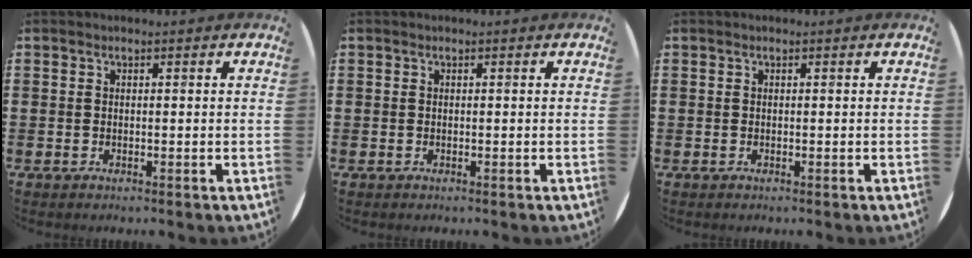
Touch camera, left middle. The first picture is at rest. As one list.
[{"total": 0.0}, {"total": 0.0}]